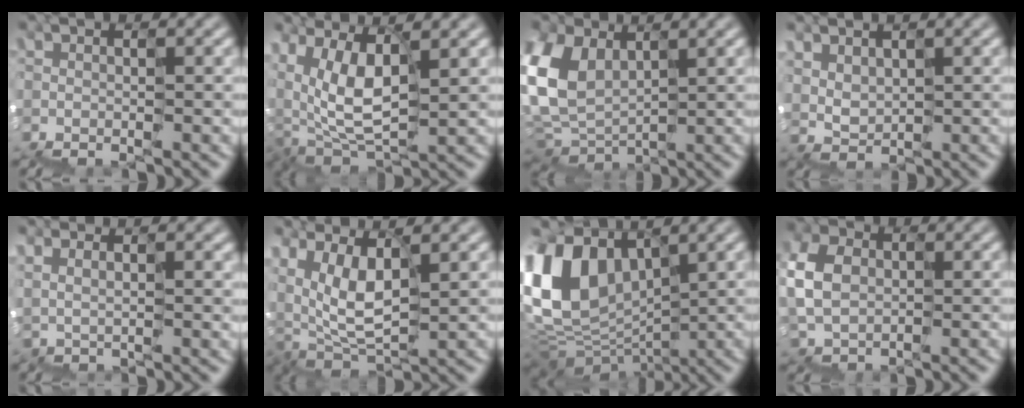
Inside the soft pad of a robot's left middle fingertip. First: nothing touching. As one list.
[{"total": 4.8, "force": [2.4, 2.9, 3.0], "torque": [-0.071, 0.011, 0.049]}, {"total": 4.4, "force": [2.1, 3.7, 1.4], "torque": [-0.074, 0.018, 0.038]}, {"total": 2.1, "force": [1.9, 0.9, -0.6], "torque": [0.013, 0.020, 0.040]}, {"total": 1.9, "force": [1.8, -0.4, -0.5], "torque": [0.013, 0.010, 0.035]}, {"total": 5.2, "force": [3.0, 2.7, 3.2], "torque": [-0.073, 0.012, 0.062]}, {"total": 6.7, "force": [3.8, 4.8, 2.7], "torque": [-0.080, 0.014, 0.077]}, {"total": 3.5, "force": [0.8, 3.2, 1.1], "torque": [-0.040, 0.024, 0.010]}]